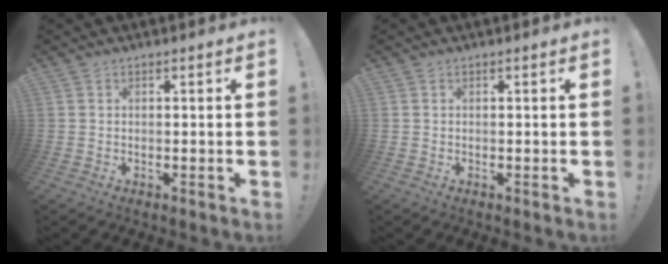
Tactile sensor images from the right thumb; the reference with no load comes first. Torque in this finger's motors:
{"motor_torque": [0.00, 0.00, -0.01, -0.01, 0.00]}